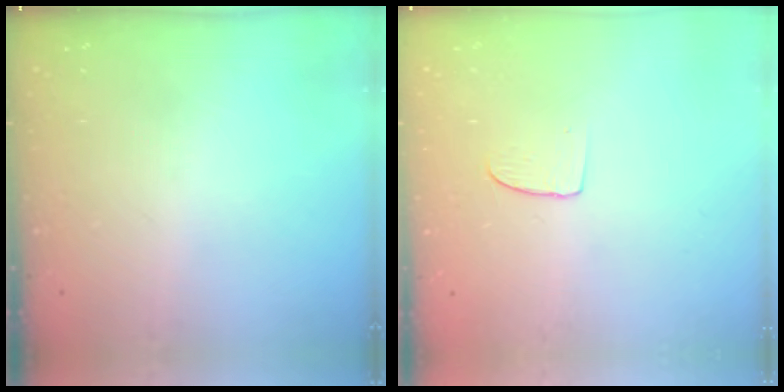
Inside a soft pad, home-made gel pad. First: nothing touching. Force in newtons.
{"total": 4.7, "press": 4.7, "slide": 0.4}